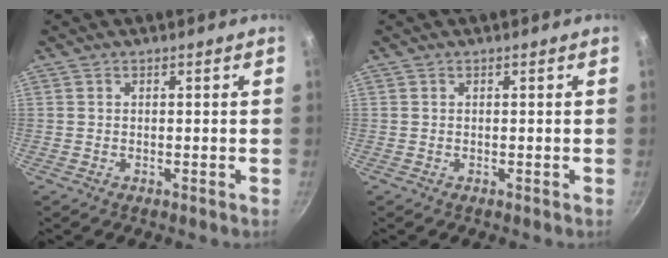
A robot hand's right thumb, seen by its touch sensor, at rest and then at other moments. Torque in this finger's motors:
{"motor_torque": [0.00, 0.00, 0.00, 0.00, 0.00]}